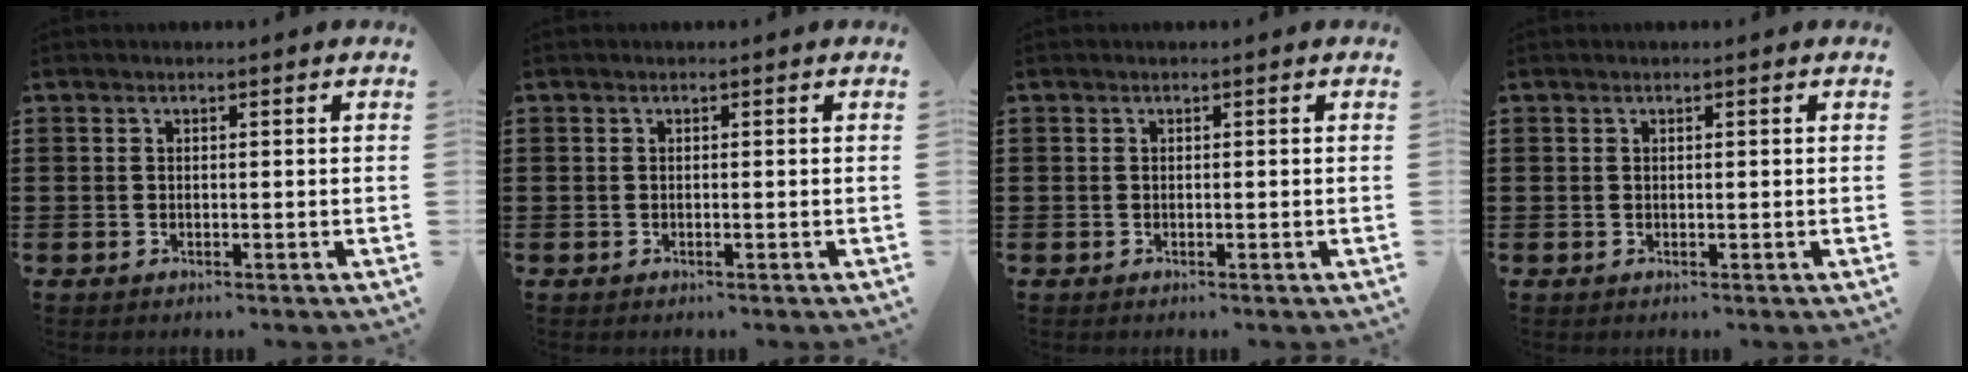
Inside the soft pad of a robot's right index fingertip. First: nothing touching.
{"total": 0.0}
{"total": 0.0}
{"total": 0.0}